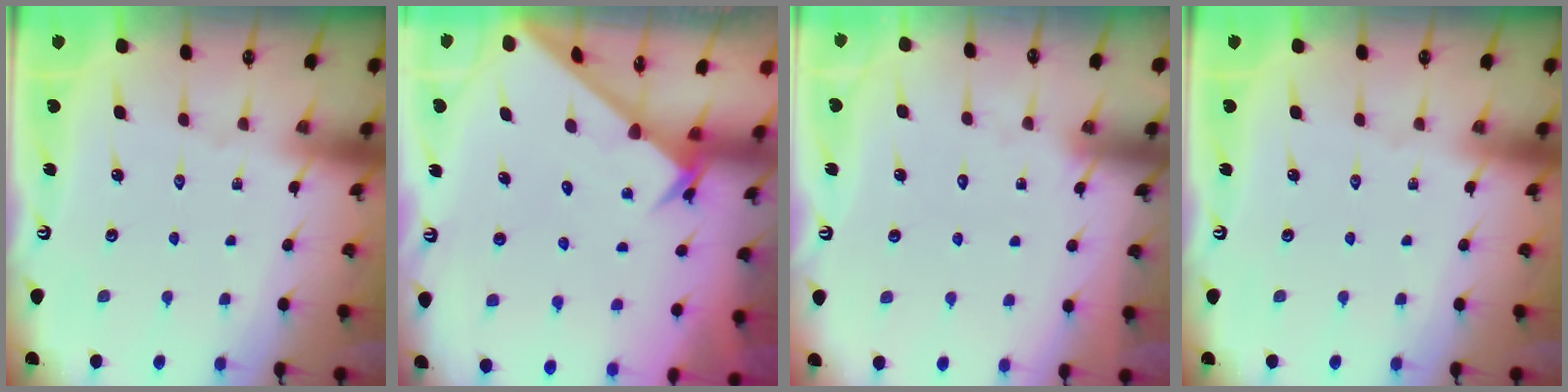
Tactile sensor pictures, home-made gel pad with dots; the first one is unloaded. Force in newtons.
{"total": 2.4, "press": 2.4, "slide": 0.2}
{"total": 2.0, "press": 2.0, "slide": 0.0}
{"total": 0.0}